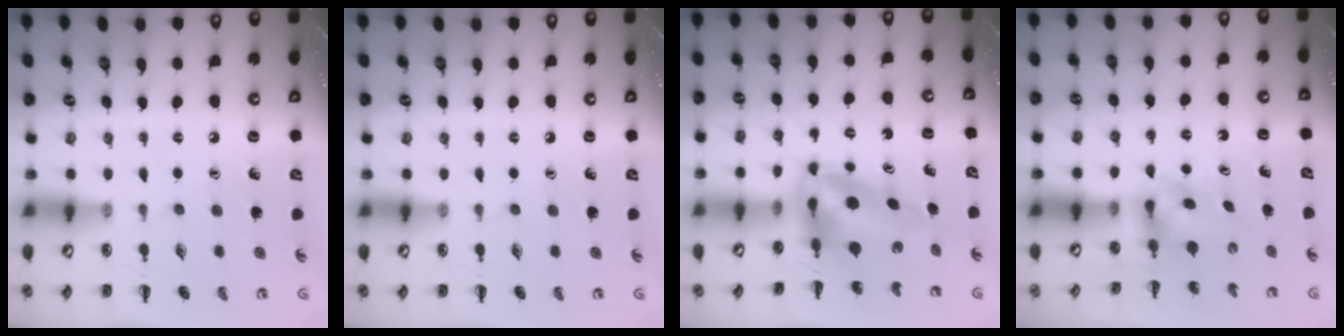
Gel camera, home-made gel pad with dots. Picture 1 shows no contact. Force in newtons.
{"total": 0.0}
{"total": 6.8, "press": 6.6, "slide": 1.7}
{"total": 3.5, "press": 3.4, "slide": 0.6}